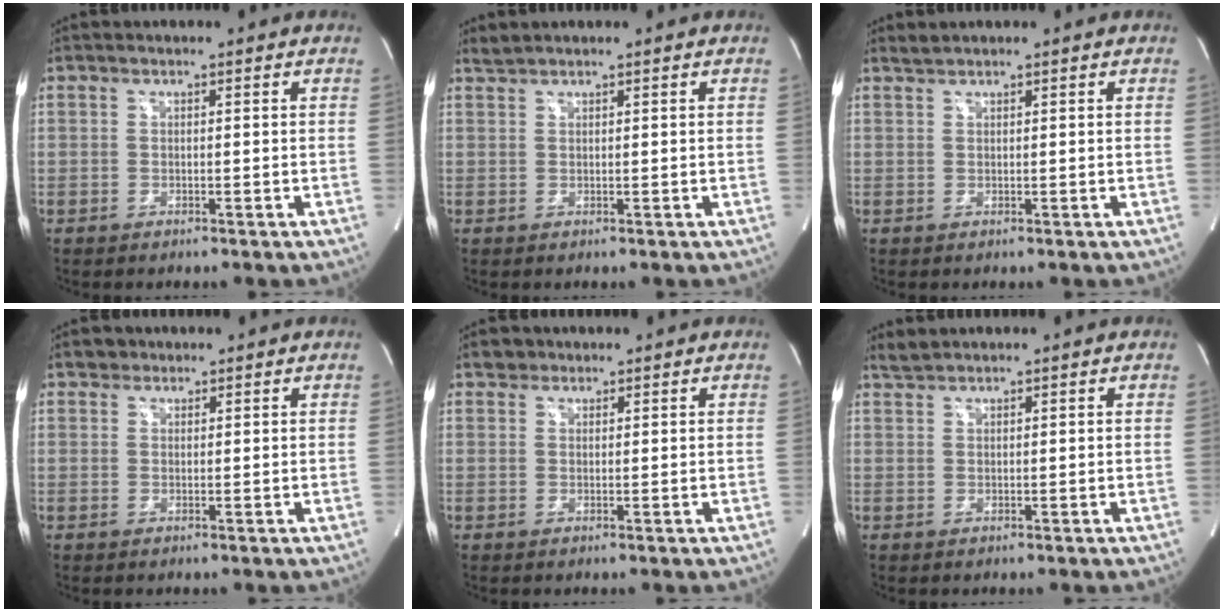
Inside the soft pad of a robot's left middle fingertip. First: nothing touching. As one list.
[{"total": 1.1, "force": [1.1, -0.3, 0.0], "torque": [-0.006, 0.006, 0.029]}, {"total": 0.9, "force": [0.9, -0.2, 0.0], "torque": [-0.006, 0.004, 0.023]}, {"total": 1.5, "force": [1.1, 1.0, 0.0], "torque": [0.003, 0.003, 0.015]}, {"total": 1.7, "force": [1.3, 1.1, 0.0], "torque": [0.002, 0.005, 0.018]}, {"total": 1.5, "force": [1.5, -0.2, 0.0], "torque": [-0.007, 0.007, 0.037]}]